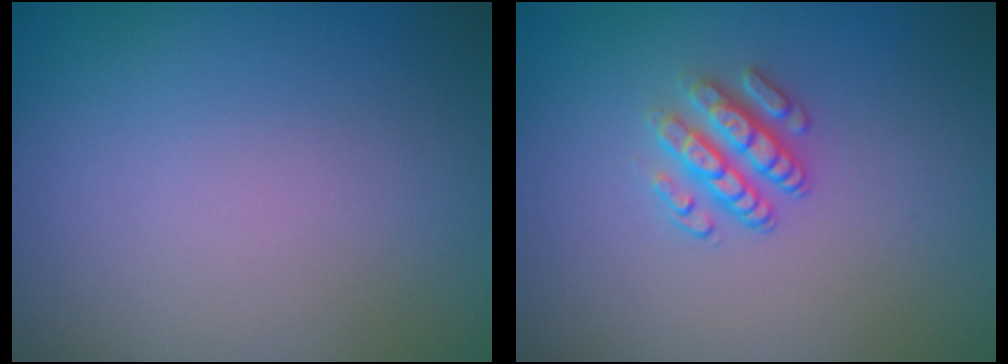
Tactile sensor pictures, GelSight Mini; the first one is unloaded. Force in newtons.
{"total": 2.8, "press": 2.4, "slide": 1.5}